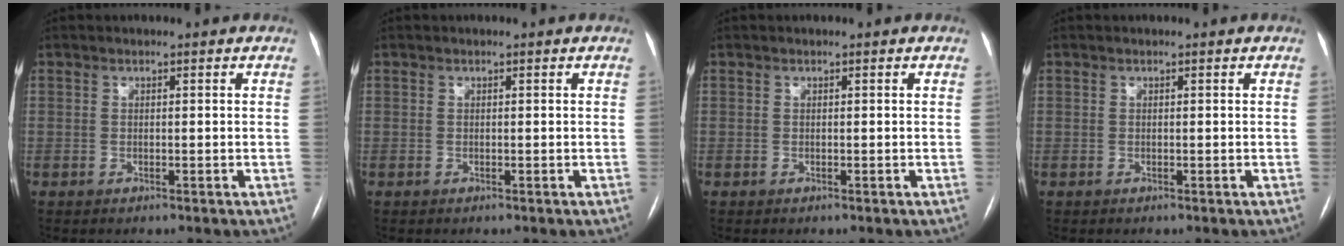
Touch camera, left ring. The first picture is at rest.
{"total": 0.0}
{"total": 0.0}
{"total": 0.0}